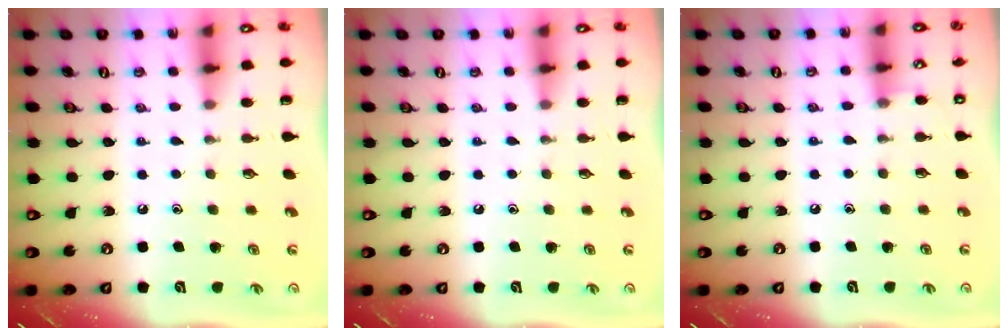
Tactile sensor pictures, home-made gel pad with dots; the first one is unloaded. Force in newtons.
{"total": 0.0}
{"total": 3.9, "press": 3.9, "slide": 0.5}